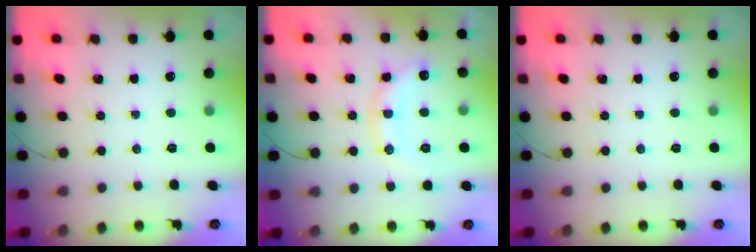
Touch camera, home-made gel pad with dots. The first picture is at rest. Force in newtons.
{"total": 14.4, "press": 14.4, "slide": 0.6}
{"total": 0.0}